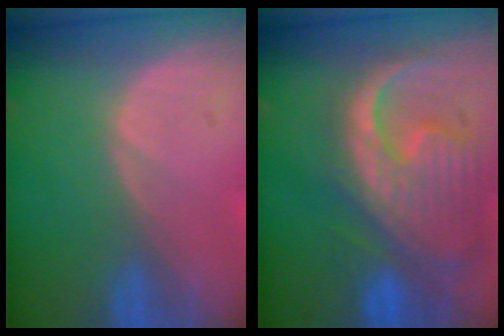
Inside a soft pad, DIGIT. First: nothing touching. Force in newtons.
{"total": 13.0, "press": 11.1, "slide": 6.7}